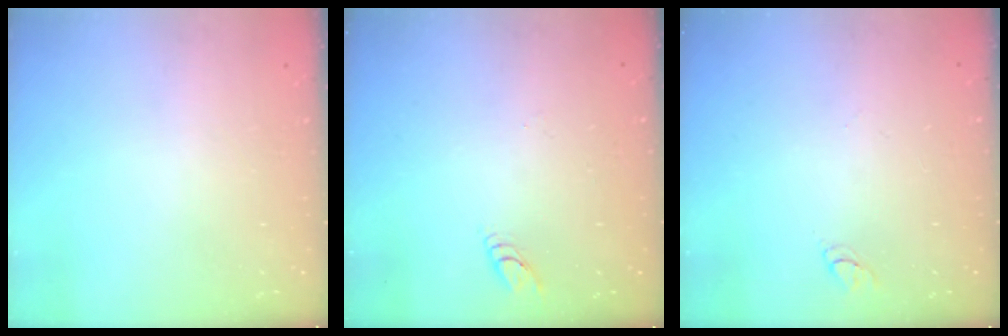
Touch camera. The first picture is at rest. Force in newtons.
{"total": 2.7, "press": 2.7, "slide": 0.3}
{"total": 2.8, "press": 2.8, "slide": 0.3}